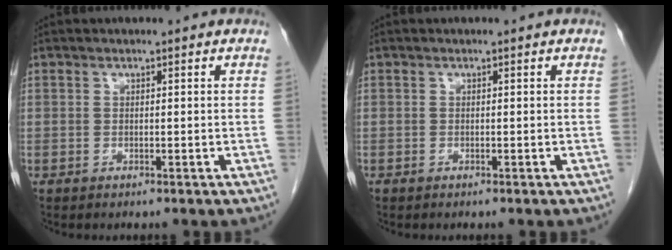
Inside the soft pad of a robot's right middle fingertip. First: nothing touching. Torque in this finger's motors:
{"motor_torque": [-0.63, -0.13, -0.02, -0.02]}